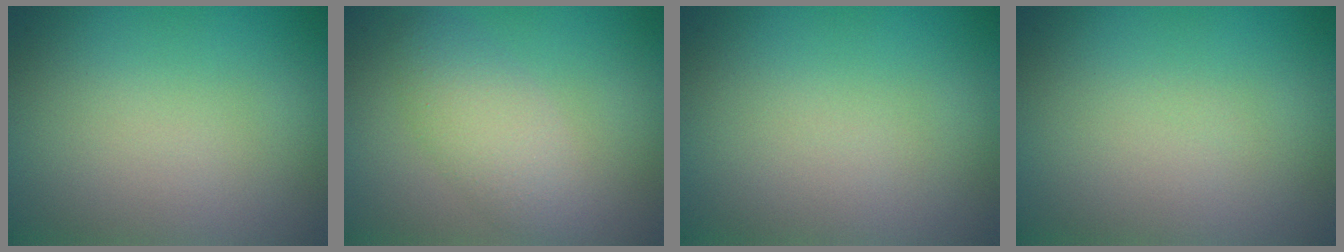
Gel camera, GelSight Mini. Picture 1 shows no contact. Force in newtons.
{"total": 3.1, "press": 3.1, "slide": 0.3}
{"total": 0.0}
{"total": 0.0}